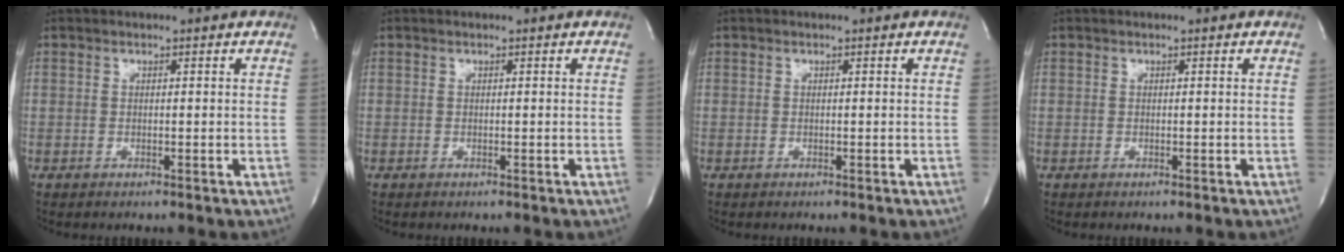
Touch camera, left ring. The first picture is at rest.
{"total": 0.0}
{"total": 0.0}
{"total": 0.0}